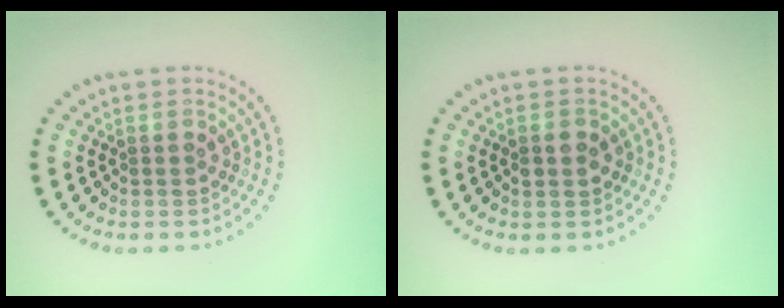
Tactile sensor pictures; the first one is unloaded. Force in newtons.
{"total": 1.7, "press": 1.7, "slide": 0.1}